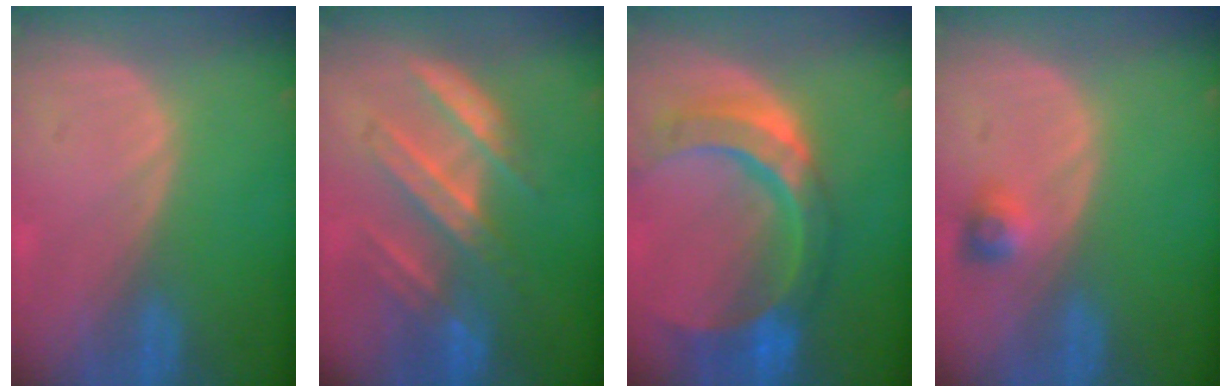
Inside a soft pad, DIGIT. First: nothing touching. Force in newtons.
{"total": 7.4, "press": 7.3, "slide": 1.1}
{"total": 11.3, "press": 9.5, "slide": 6.1}
{"total": 2.6, "press": 2.4, "slide": 1.0}